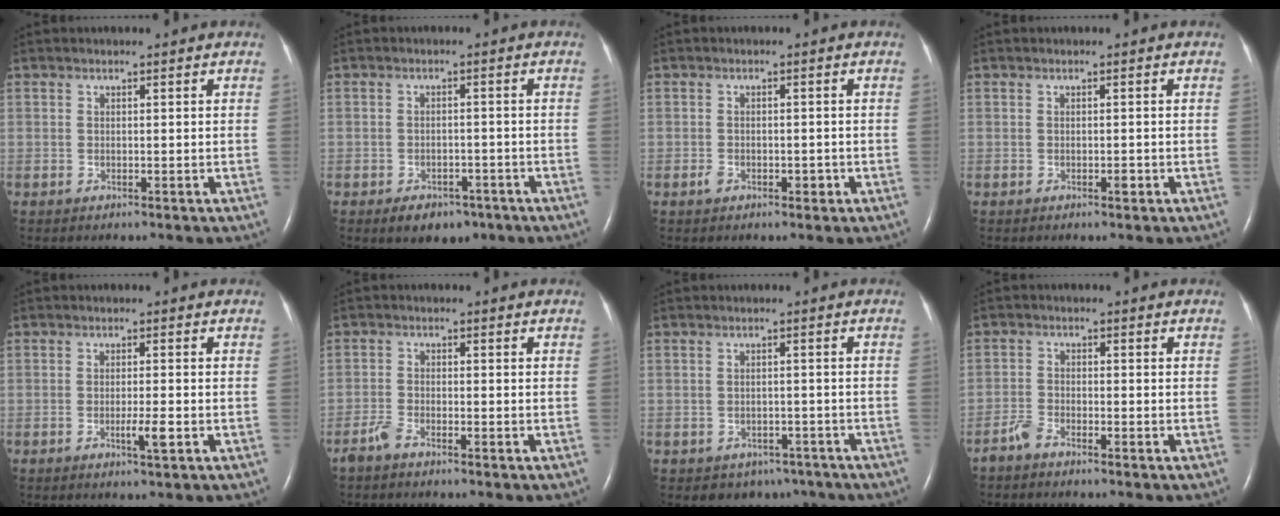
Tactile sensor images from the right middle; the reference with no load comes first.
{"total": 5.1, "force": [-3.3, 3.0, 2.3], "torque": [-0.032, 0.003, -0.038]}
{"total": 2.0, "force": [-0.9, 1.3, 1.2], "torque": [-0.021, 0.004, -0.011]}
{"total": 0.7, "force": [-0.3, 0.2, 0.5], "torque": [-0.010, 0.000, -0.004]}
{"total": 2.5, "force": [-0.9, 0.0, 2.3], "torque": [-0.043, -0.004, -0.016]}
{"total": 2.2, "force": [-1.9, 0.3, 1.1], "torque": [-0.032, -0.003, -0.040]}
{"total": 4.9, "force": [-3.6, 3.3, 0.7], "torque": [-0.003, 0.015, -0.040]}
{"total": 2.4, "force": [-2.1, 0.4, 1.0], "torque": [-0.028, -0.002, -0.044]}